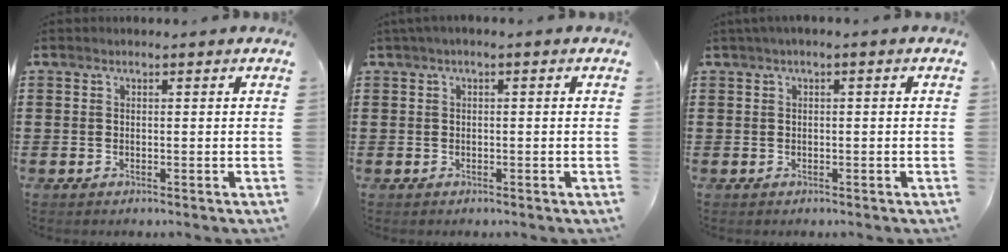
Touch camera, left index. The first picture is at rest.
{"total": 0.9, "force": [-0.4, 0.2, 0.8], "torque": [-0.011, -0.001, -0.008]}
{"total": 1.1, "force": [-0.4, 0.2, 1.0], "torque": [-0.015, -0.002, -0.006]}